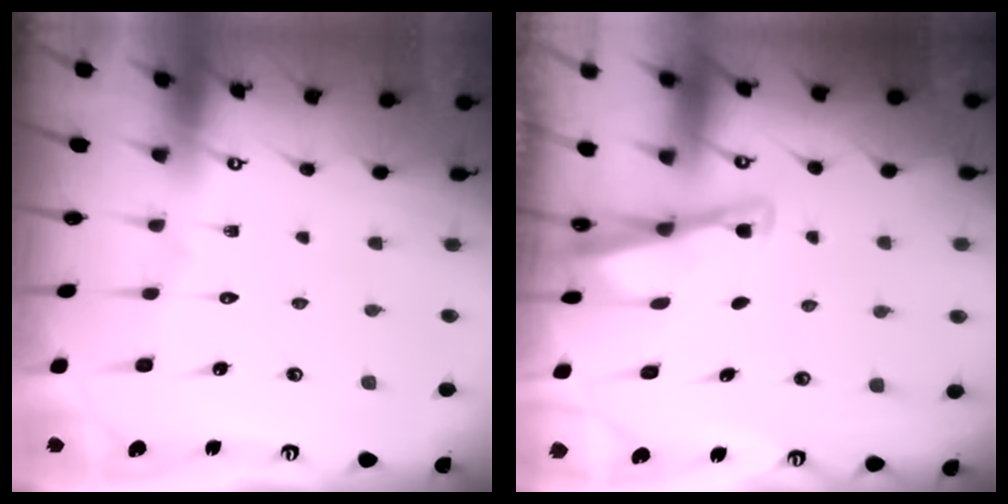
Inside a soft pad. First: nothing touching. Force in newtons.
{"total": 2.9, "press": 2.9, "slide": 0.4}